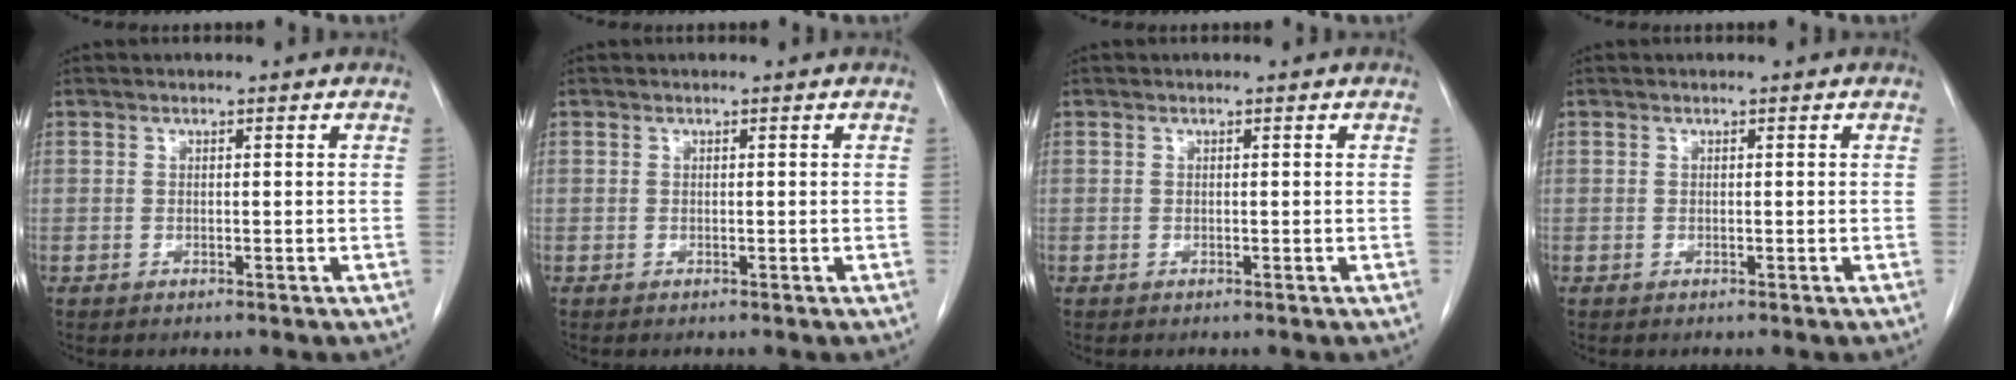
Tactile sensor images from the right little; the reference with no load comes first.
{"total": 0.0}
{"total": 0.0}
{"total": 0.0}